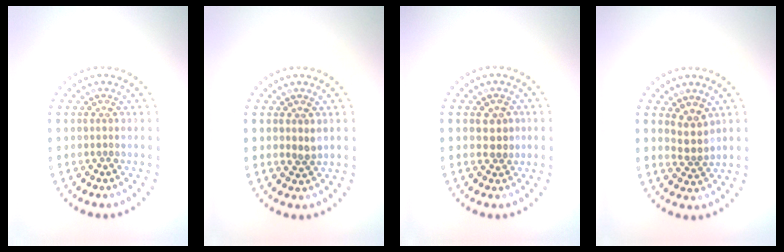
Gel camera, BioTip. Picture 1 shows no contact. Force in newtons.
{"total": 1.0, "press": 0.9, "slide": 0.4}
{"total": 1.7, "press": 1.7, "slide": 0.3}
{"total": 2.1, "press": 1.7, "slide": 1.3}